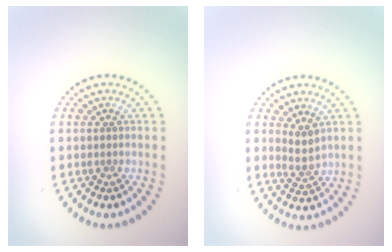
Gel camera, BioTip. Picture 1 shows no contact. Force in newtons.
{"total": 1.9, "press": 1.4, "slide": 1.2}